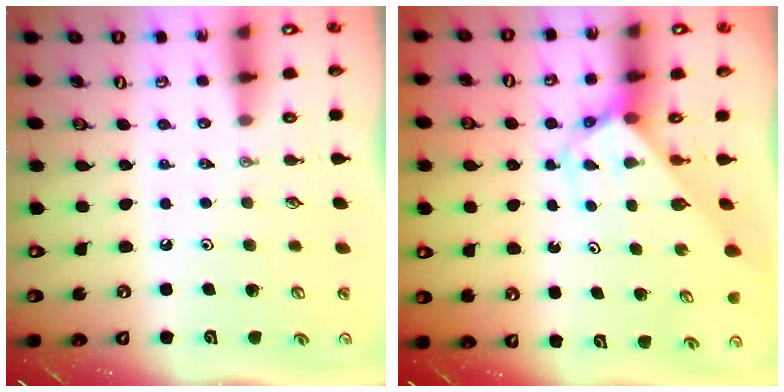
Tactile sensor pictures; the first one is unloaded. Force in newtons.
{"total": 2.9, "press": 2.9, "slide": 0.1}